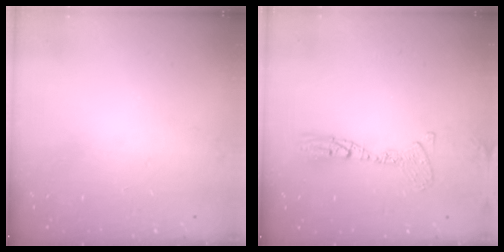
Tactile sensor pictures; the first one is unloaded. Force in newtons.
{"total": 11.8, "press": 11.6, "slide": 2.1}